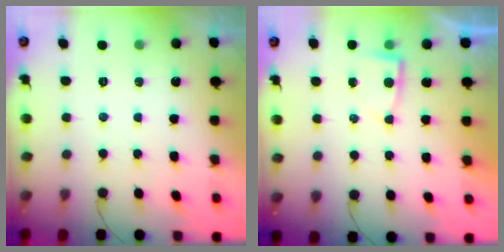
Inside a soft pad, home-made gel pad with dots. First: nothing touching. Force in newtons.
{"total": 3.3, "press": 3.3, "slide": 0.4}